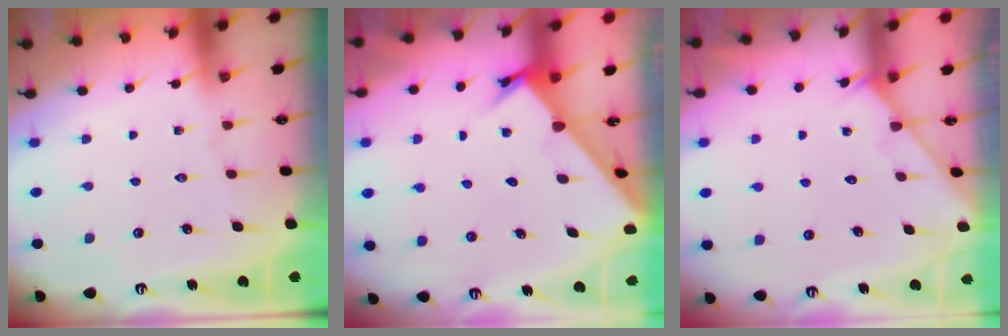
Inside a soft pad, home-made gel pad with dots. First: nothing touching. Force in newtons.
{"total": 2.5, "press": 2.5, "slide": 0.3}
{"total": 2.2, "press": 2.2, "slide": 0.2}